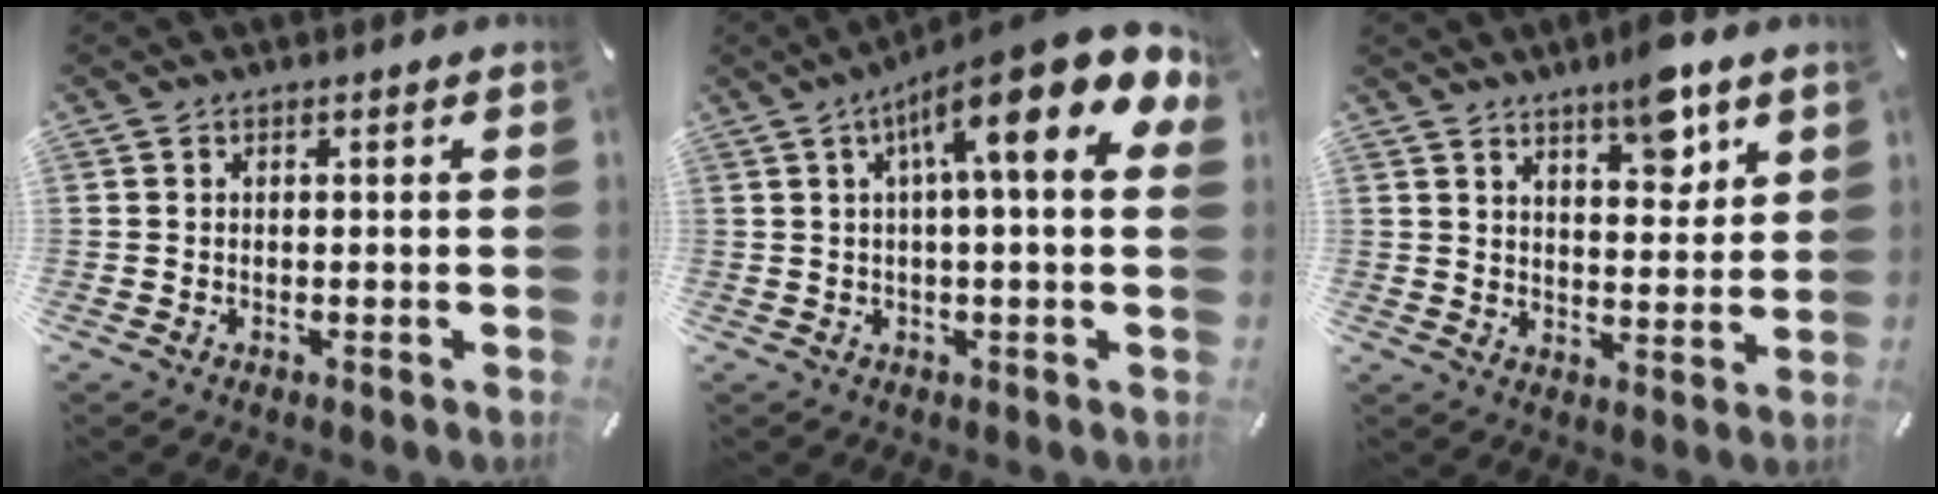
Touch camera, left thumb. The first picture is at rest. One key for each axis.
{"total": 17.3, "fx": 6.9, "fy": 3.2, "fz": 15.5, "tx": -0.237, "ty": -0.040, "tz": 0.098}
{"total": 8.1, "fx": 5.9, "fy": 3.0, "fz": 4.6, "tx": -0.049, "ty": -0.038, "tz": 0.097}